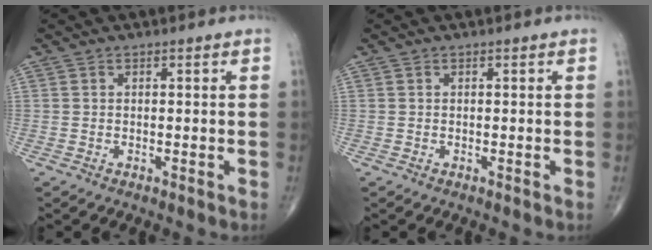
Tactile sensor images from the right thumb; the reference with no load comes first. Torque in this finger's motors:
{"motor_torque": [0.00, 0.00, -0.05, 0.05, 0.01]}